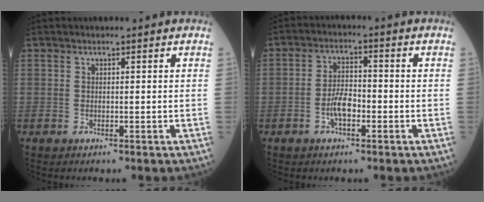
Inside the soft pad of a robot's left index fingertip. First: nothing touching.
{"total": 4.3, "force": [-1.8, 1.7, 3.5], "torque": [-0.072, 0.005, -0.039]}